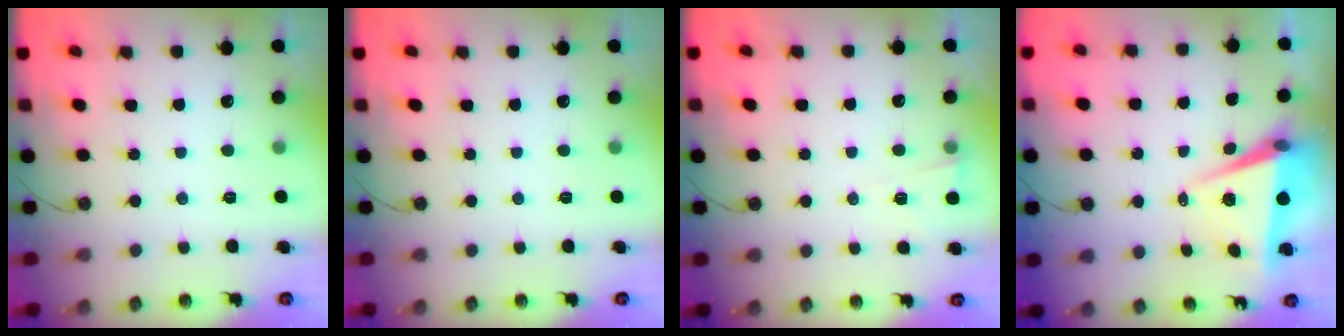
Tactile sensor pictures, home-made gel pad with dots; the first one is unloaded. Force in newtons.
{"total": 0.0}
{"total": 3.0, "press": 2.8, "slide": 1.1}
{"total": 6.3, "press": 4.7, "slide": 4.2}